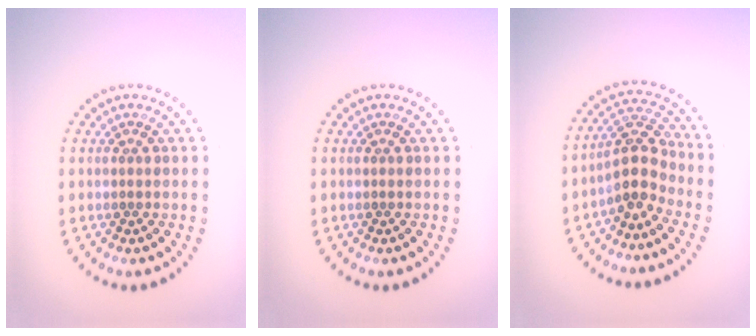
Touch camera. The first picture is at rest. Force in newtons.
{"total": 0.0}
{"total": 3.5, "press": 3.1, "slide": 1.7}